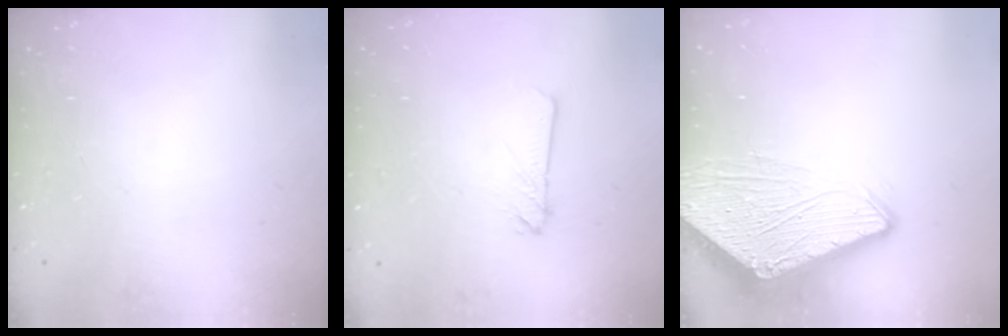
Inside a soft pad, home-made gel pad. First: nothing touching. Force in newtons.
{"total": 2.4, "press": 2.4, "slide": 0.2}
{"total": 8.0, "press": 8.0, "slide": 0.7}